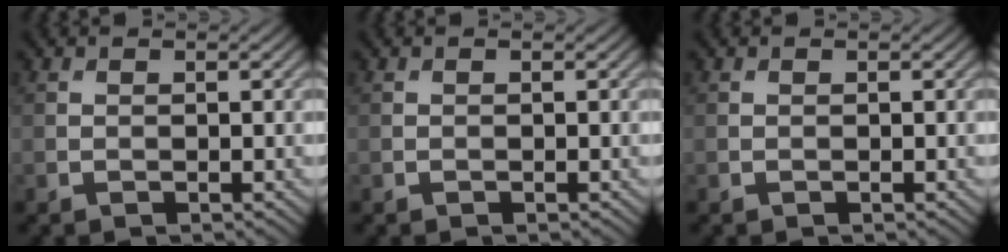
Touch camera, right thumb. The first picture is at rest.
{"total": 0.0}
{"total": 0.0}